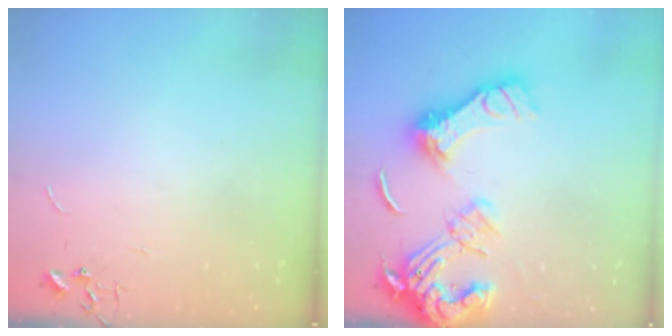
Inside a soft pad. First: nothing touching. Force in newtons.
{"total": 18.5, "press": 18.4, "slide": 1.8}